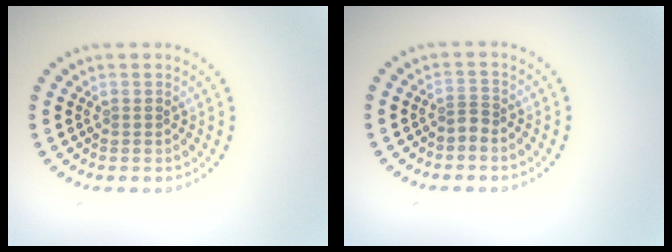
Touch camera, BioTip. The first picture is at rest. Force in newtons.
{"total": 1.0, "press": 0.6, "slide": 0.8}